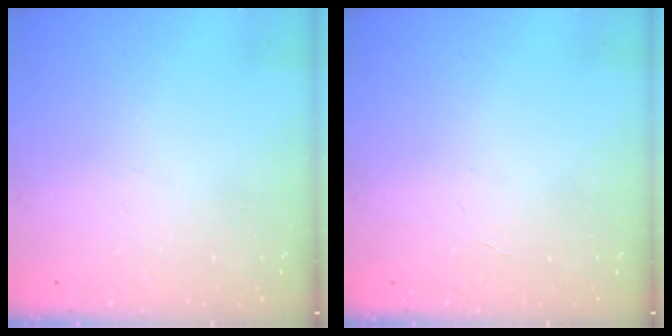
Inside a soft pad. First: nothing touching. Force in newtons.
{"total": 0.0}